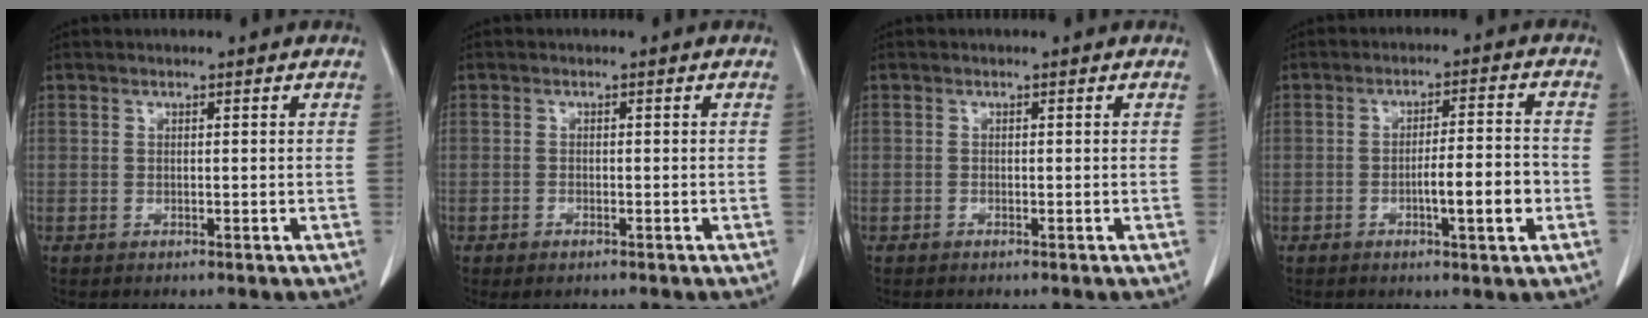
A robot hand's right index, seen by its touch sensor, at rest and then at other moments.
{"total": 1.3, "force": [-0.8, 0.5, 0.8], "torque": [-0.017, -0.002, -0.006]}
{"total": 0.0}
{"total": 6.8, "force": [-2.1, 0.7, 6.4], "torque": [-0.099, 0.004, -0.031]}